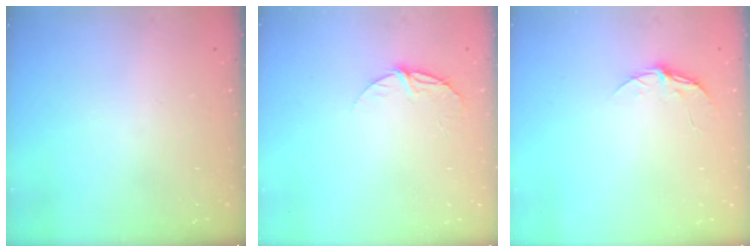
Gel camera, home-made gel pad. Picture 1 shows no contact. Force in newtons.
{"total": 6.6, "press": 6.5, "slide": 0.7}
{"total": 5.5, "press": 5.5, "slide": 0.5}